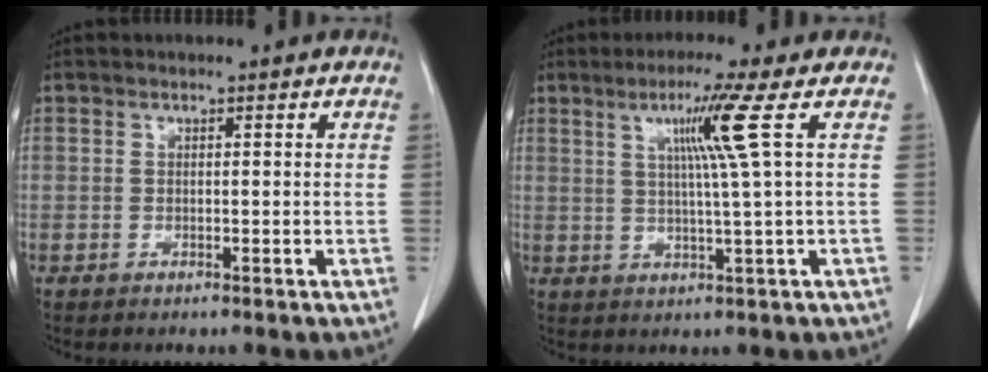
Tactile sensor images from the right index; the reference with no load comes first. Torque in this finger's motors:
{"motor_torque": [0.32, 0.07, 0.40, 0.08]}